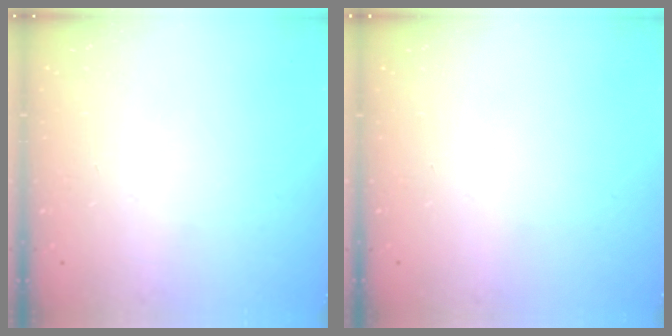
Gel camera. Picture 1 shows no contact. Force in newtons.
{"total": 0.0}